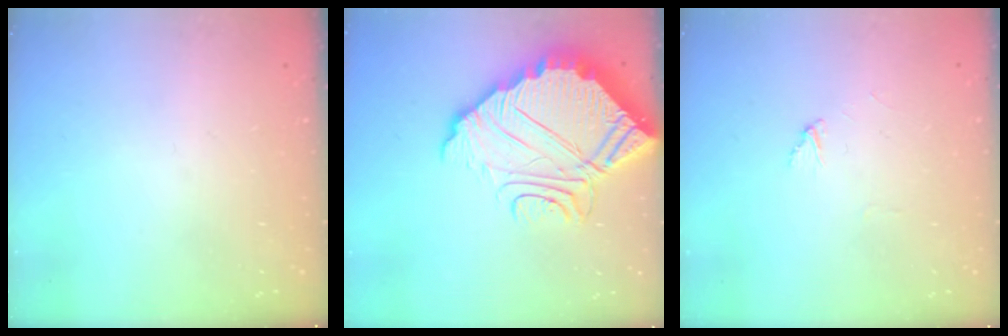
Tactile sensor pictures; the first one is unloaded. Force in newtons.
{"total": 14.5, "press": 14.5, "slide": 1.0}
{"total": 2.6, "press": 2.6, "slide": 0.2}